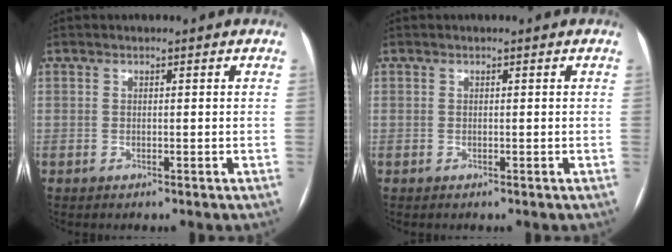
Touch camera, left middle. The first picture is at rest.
{"total": 0.0}